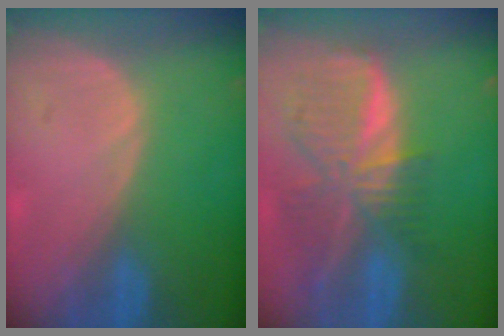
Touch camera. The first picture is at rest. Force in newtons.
{"total": 9.3, "press": 8.2, "slide": 4.5}